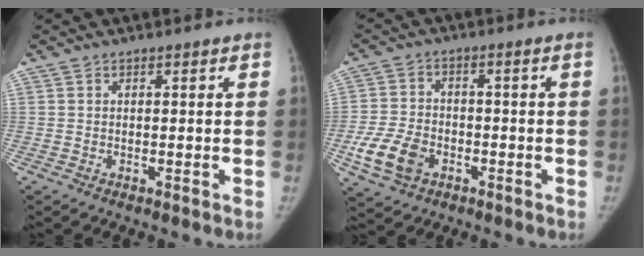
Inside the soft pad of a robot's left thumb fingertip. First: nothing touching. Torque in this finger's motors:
{"motor_torque": [-0.05, 0.08, 0.31, -0.29, 0.07]}